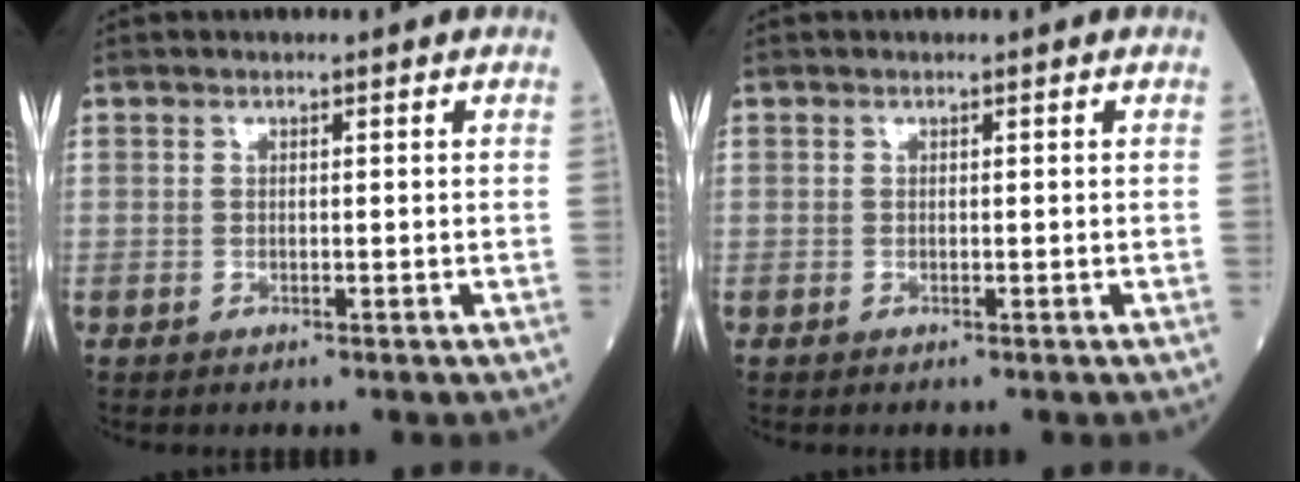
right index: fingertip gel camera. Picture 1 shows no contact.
{"total": 0.0}